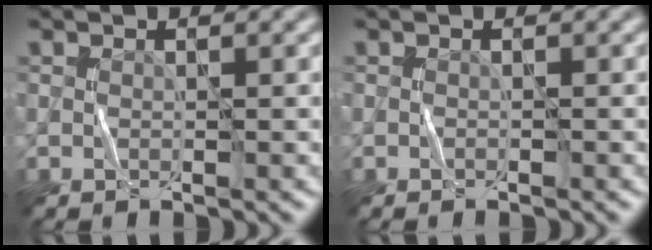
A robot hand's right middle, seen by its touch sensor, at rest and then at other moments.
{"total": 0.0}